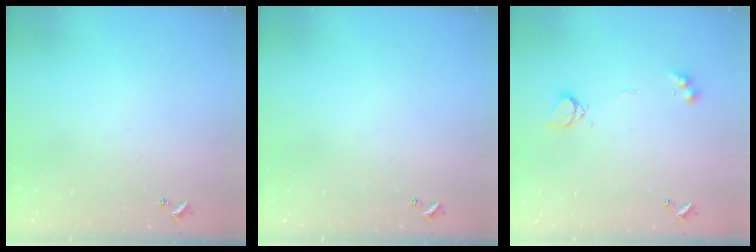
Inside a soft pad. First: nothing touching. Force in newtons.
{"total": 0.0}
{"total": 3.2, "press": 3.1, "slide": 0.6}